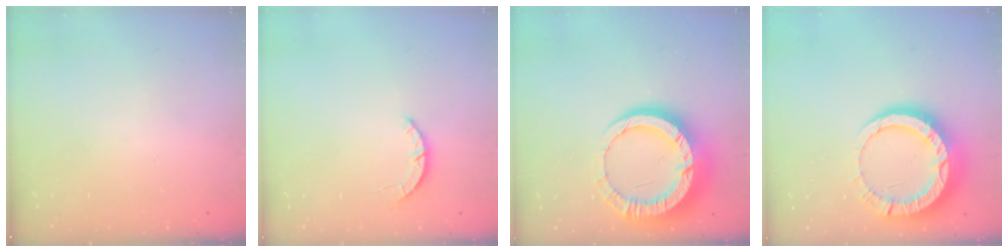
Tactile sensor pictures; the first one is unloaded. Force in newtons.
{"total": 2.2, "press": 2.2, "slide": 0.3}
{"total": 17.1, "press": 17.0, "slide": 1.9}
{"total": 13.8, "press": 13.7, "slide": 1.3}